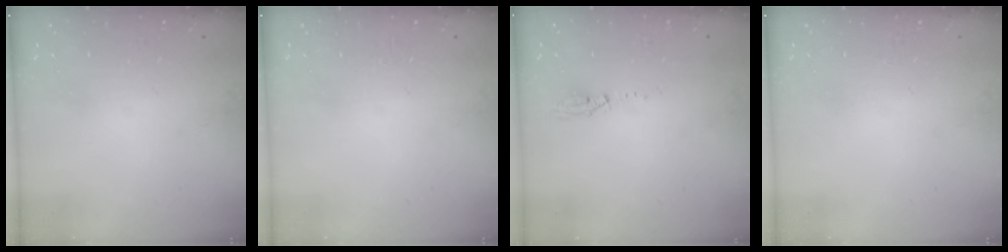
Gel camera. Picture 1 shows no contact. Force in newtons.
{"total": 0.0}
{"total": 3.5, "press": 2.9, "slide": 2.0}
{"total": 0.0}